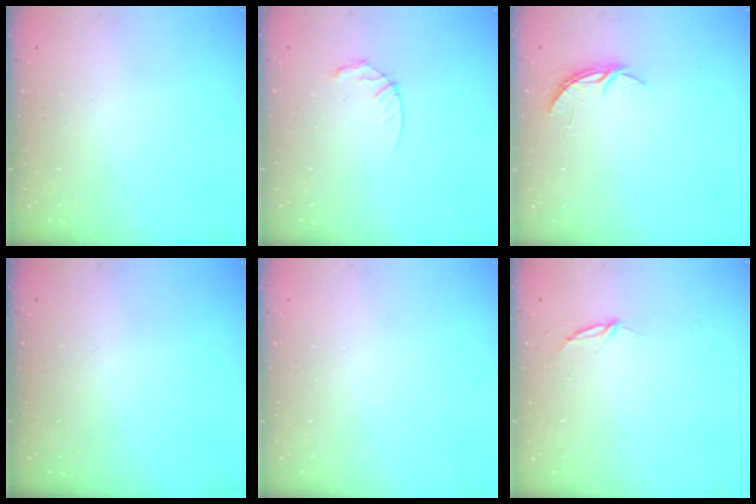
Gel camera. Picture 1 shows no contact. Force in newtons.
{"total": 4.7, "press": 4.7, "slide": 0.4}
{"total": 4.2, "press": 4.2, "slide": 0.3}
{"total": 0.0}
{"total": 0.0}
{"total": 2.8, "press": 2.8, "slide": 0.3}